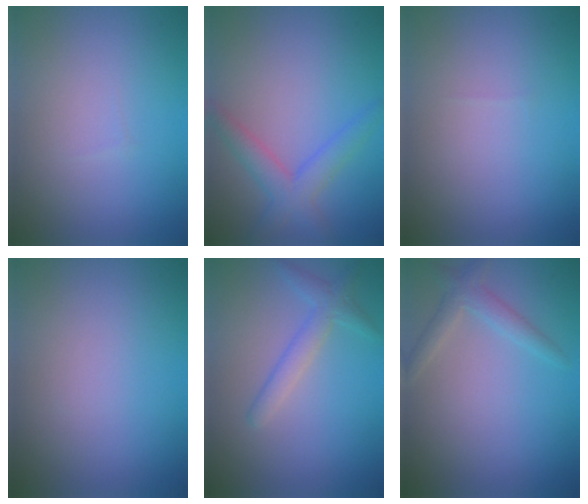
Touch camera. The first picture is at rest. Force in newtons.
{"total": 3.4, "press": 3.4, "slide": 0.2}
{"total": 0.0}
{"total": 0.0}
{"total": 2.3, "press": 2.3, "slide": 0.1}
{"total": 2.0, "press": 2.0, "slide": 0.1}